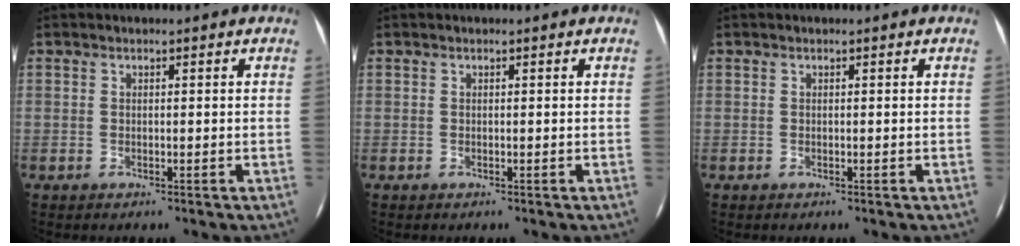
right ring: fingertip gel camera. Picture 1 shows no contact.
{"total": 0.0}
{"total": 0.0}